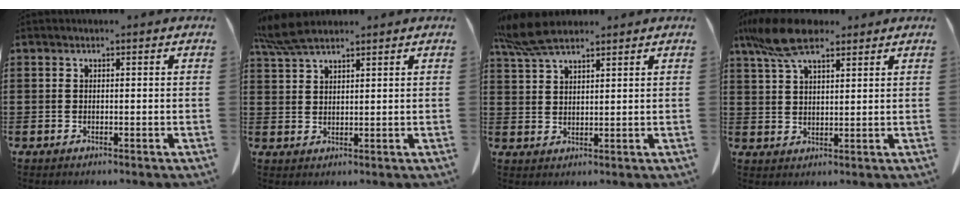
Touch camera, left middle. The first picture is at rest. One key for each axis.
{"total": 5.3, "fx": 4.3, "fy": 0.9, "fz": 2.9, "tx": -0.068, "ty": -0.003, "tz": 0.081}
{"total": 6.5, "fx": 5.1, "fy": 1.6, "fz": 3.6, "tx": -0.091, "ty": -0.005, "tz": 0.095}
{"total": 9.0, "fx": 6.3, "fy": 2.8, "fz": 5.8, "tx": -0.134, "ty": -0.004, "tz": 0.116}